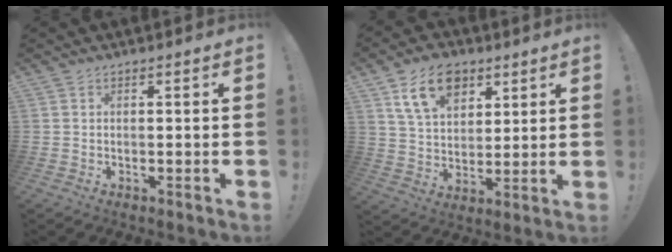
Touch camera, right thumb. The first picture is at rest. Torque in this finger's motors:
{"motor_torque": [1.90, 1.85, 0.98, -0.06, 0.06]}